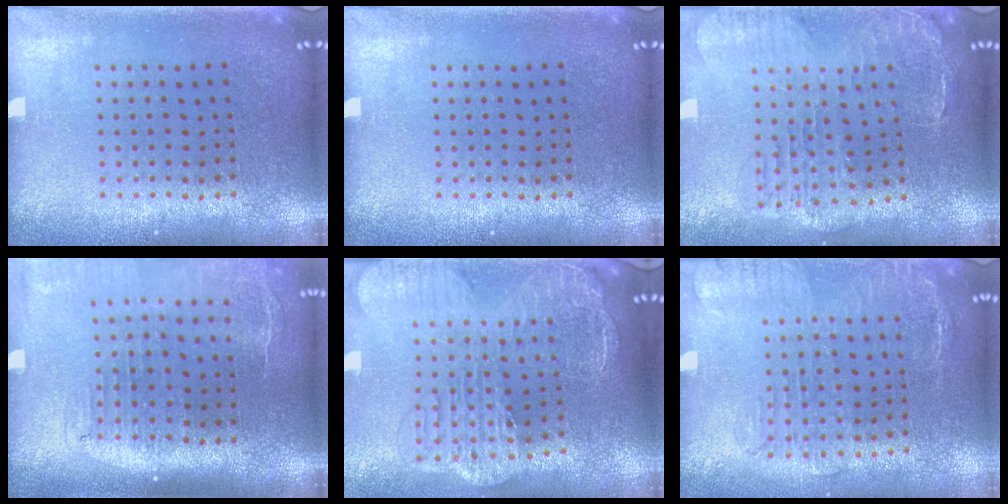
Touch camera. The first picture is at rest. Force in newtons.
{"total": 0.0}
{"total": 1.5, "press": 1.4, "slide": 0.4}
{"total": 2.1, "press": 1.7, "slide": 1.2}
{"total": 3.4, "press": 2.8, "slide": 1.9}
{"total": 1.9, "press": 1.5, "slide": 1.2}